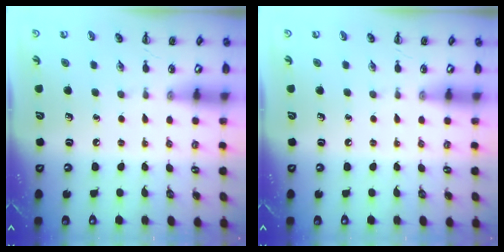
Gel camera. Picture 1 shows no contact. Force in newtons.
{"total": 0.0}